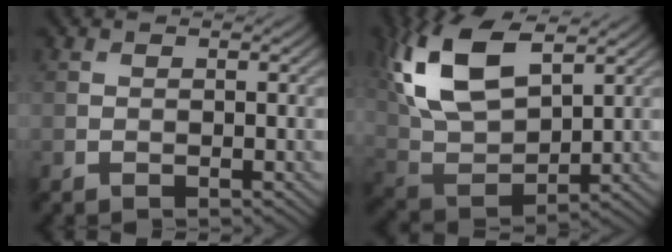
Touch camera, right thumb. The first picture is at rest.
{"total": 15.1, "force": [6.8, 7.8, 11.1], "torque": [-0.262, 0.013, 0.126]}